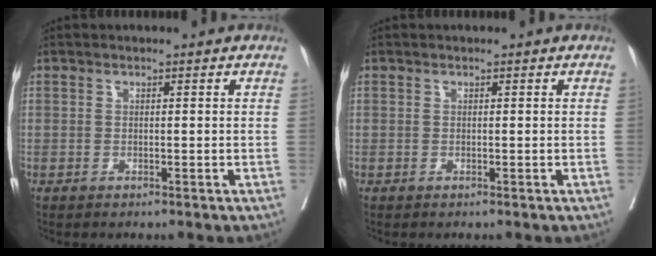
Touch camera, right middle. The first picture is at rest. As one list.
[{"total": 0.0}]